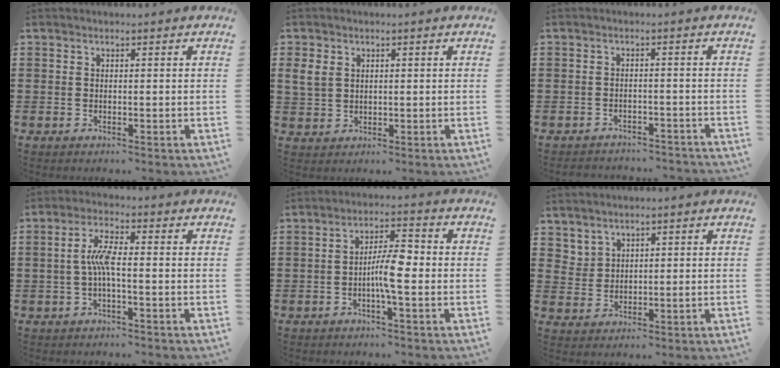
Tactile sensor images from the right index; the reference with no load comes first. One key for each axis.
{"total": 2.8, "fx": 1.1, "fy": 1.9, "fz": 1.8, "tx": -0.047, "ty": 0.006, "tz": 0.017}
{"total": 2.2, "fx": -2.2, "fy": 0.2, "fz": 0.1, "tx": -0.008, "ty": 0.000, "tz": -0.046}
{"total": 4.7, "fx": -0.6, "fy": 0.9, "fz": 4.5, "tx": -0.098, "ty": -0.001, "tz": -0.019}
{"total": 5.9, "fx": -1.1, "fy": 1.2, "fz": 5.7, "tx": -0.108, "ty": 0.003, "tz": -0.024}
{"total": 2.4, "fx": 2.0, "fy": 1.3, "fz": 0.5, "tx": -0.016, "ty": 0.000, "tz": 0.039}